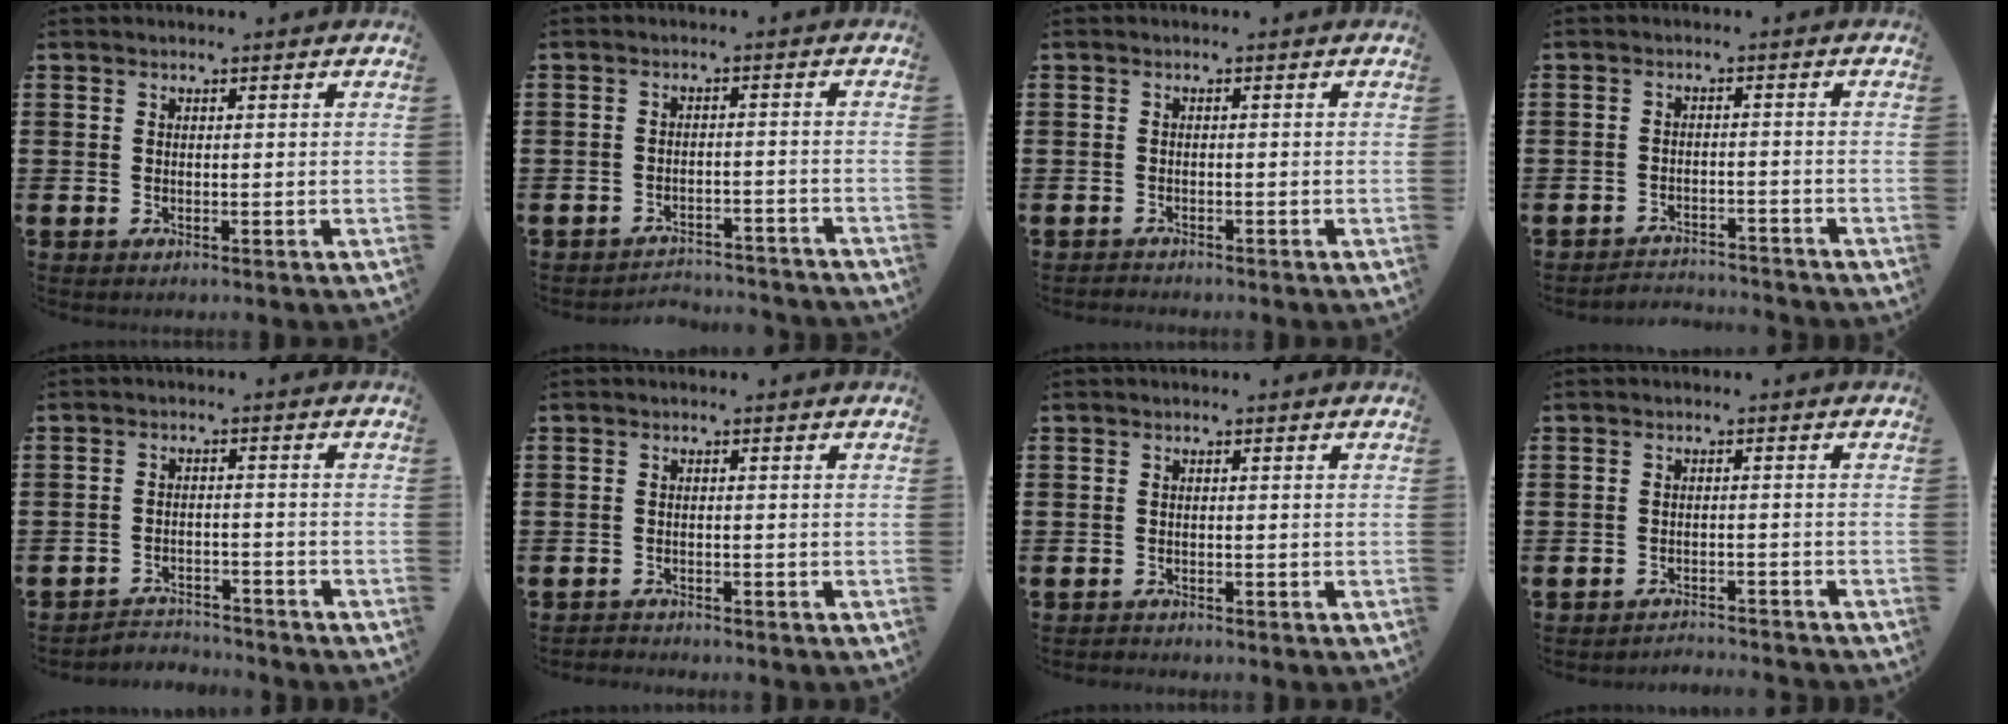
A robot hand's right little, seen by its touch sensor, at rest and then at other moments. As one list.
[{"total": 2.8, "force": [-2.8, 0.1, -0.1], "torque": [-0.004, 0.004, -0.059]}, {"total": 0.7, "force": [-0.7, 0.1, -0.1], "torque": [0.000, -0.001, -0.015]}, {"total": 2.3, "force": [-2.3, 0.0, -0.3], "torque": [-0.003, 0.004, -0.050]}, {"total": 2.9, "force": [-2.8, 0.3, -0.2], "torque": [-0.005, 0.002, -0.062]}, {"total": 1.0, "force": [-1.0, 0.1, -0.1], "torque": [0.000, 0.002, -0.021]}, {"total": 0.6, "force": [-0.6, 0.1, -0.1], "torque": [0.000, -0.002, -0.012]}, {"total": 1.9, "force": [-1.9, -0.2, -0.2], "torque": [-0.001, 0.004, -0.040]}]